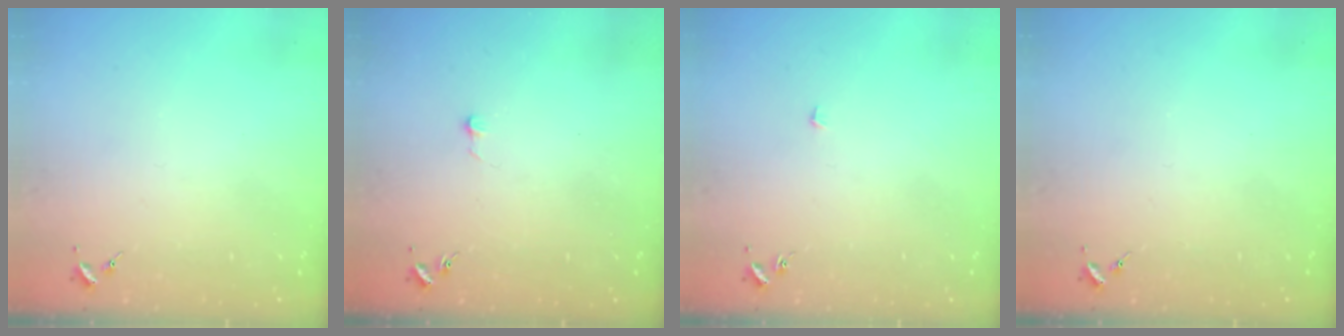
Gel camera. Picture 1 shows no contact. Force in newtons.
{"total": 2.9, "press": 2.9, "slide": 0.2}
{"total": 2.3, "press": 2.3, "slide": 0.1}
{"total": 0.0}